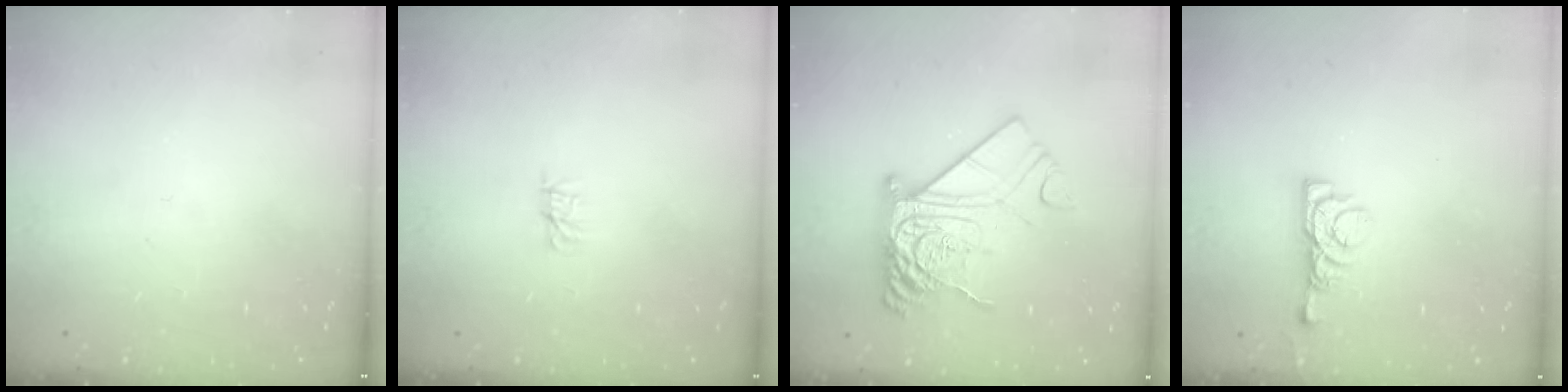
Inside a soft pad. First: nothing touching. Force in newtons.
{"total": 0.0}
{"total": 15.6, "press": 15.5, "slide": 1.9}
{"total": 5.6, "press": 5.5, "slide": 0.8}